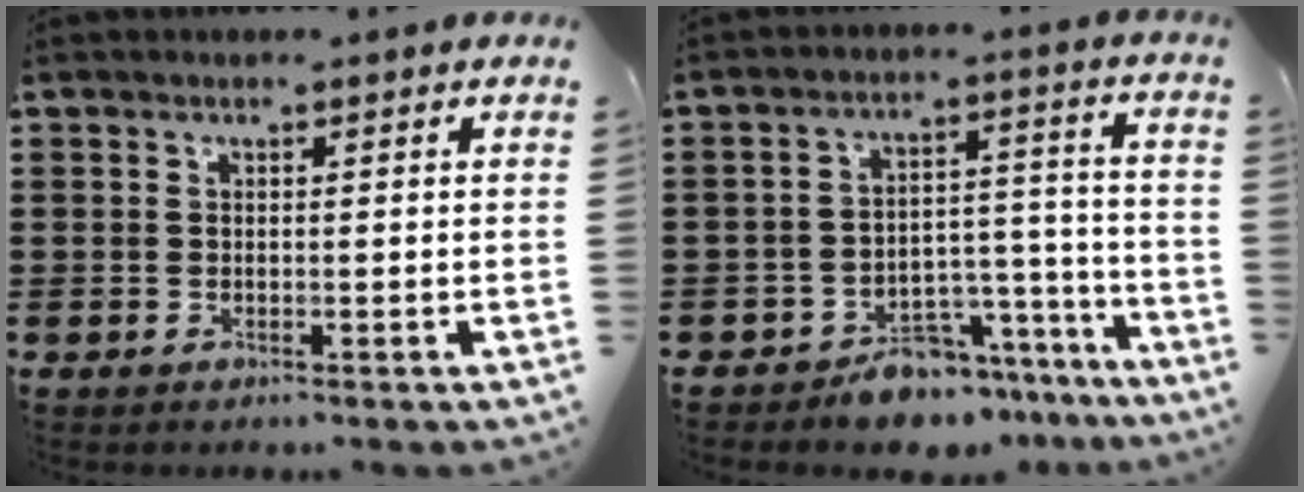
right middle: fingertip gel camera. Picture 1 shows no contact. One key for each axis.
{"total": 7.0, "fx": -6.6, "fy": 2.1, "fz": 1.2, "tx": -0.014, "ty": 0.031, "tz": -0.125}